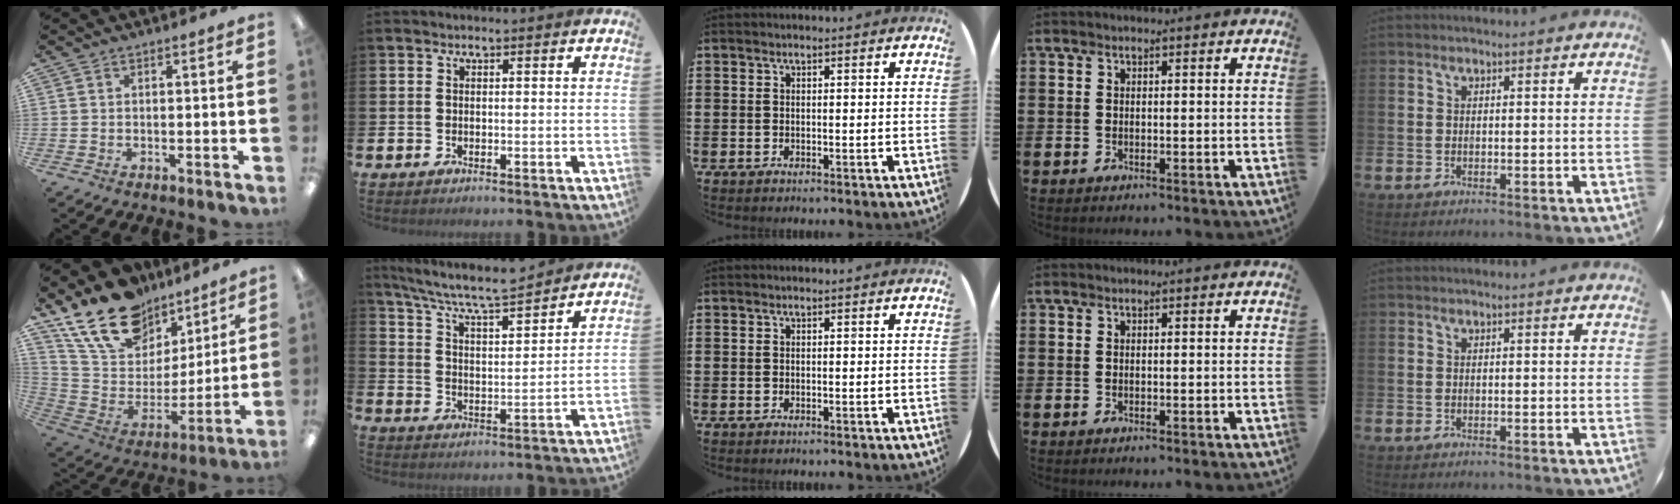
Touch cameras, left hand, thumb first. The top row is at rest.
{"thumb": {"total": 19.6, "force": [14.6, 10.8, 7.6], "torque": [-0.152, -0.090, 0.269]}, "index": {"total": 7.4, "force": [7.0, 0.5, 2.4], "torque": [-0.072, -0.051, 0.120]}}